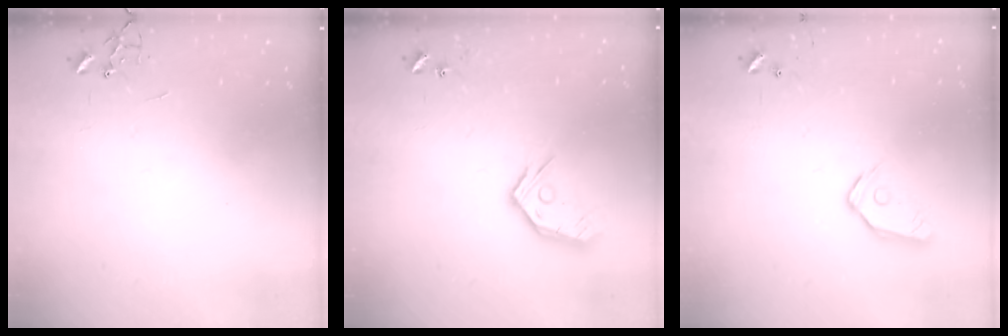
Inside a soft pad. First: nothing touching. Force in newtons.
{"total": 13.2, "press": 13.1, "slide": 1.6}
{"total": 9.8, "press": 9.8, "slide": 0.9}